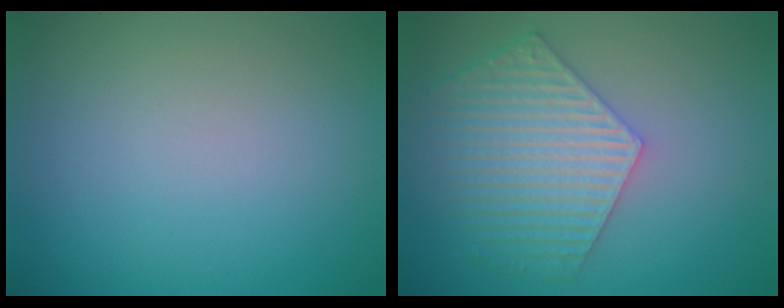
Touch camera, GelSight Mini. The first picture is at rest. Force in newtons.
{"total": 5.9, "press": 4.6, "slide": 3.6}